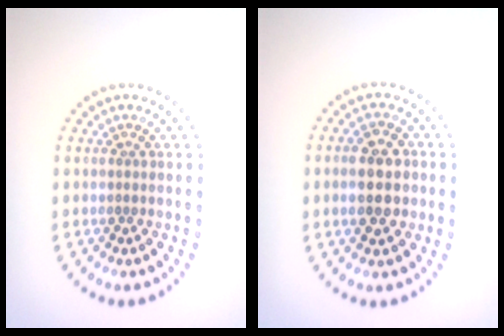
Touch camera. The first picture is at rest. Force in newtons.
{"total": 4.1, "press": 4.1, "slide": 0.0}